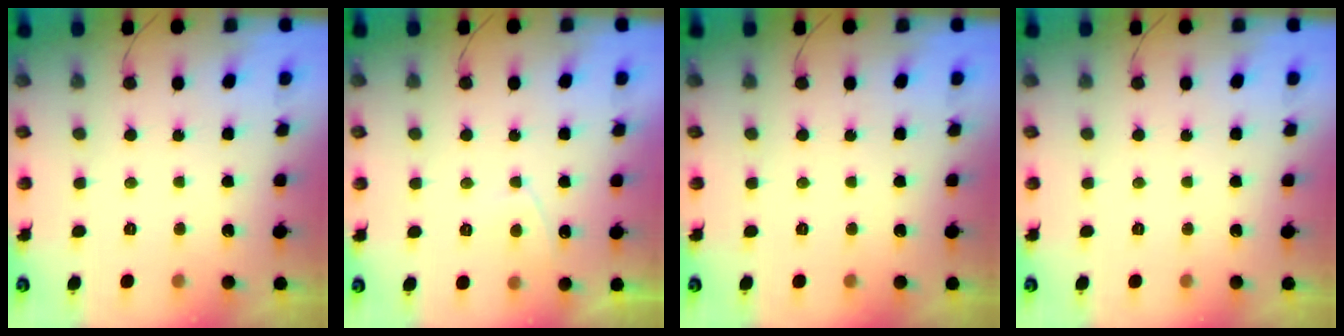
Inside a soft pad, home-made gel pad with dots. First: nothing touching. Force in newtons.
{"total": 2.4, "press": 2.4, "slide": 0.5}
{"total": 0.0}
{"total": 0.0}